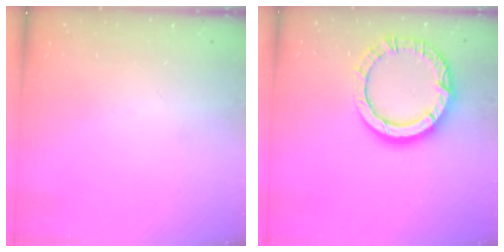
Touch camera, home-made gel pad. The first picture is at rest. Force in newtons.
{"total": 12.7, "press": 12.6, "slide": 1.2}